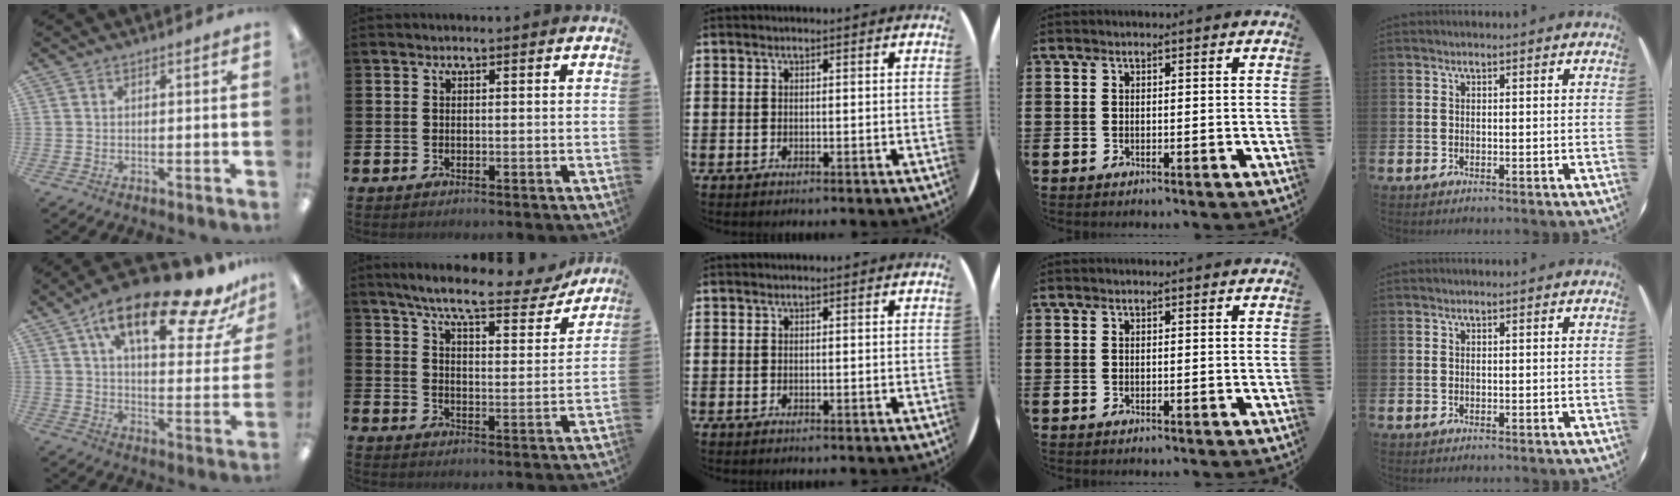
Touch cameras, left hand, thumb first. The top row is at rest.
{"thumb": {"total": 22.8, "force": [14.4, 7.9, 15.8], "torque": [-0.250, -0.077, 0.234]}, "index": {"total": 8.3, "force": [7.2, 1.1, 3.9], "torque": [-0.092, -0.042, 0.120]}}